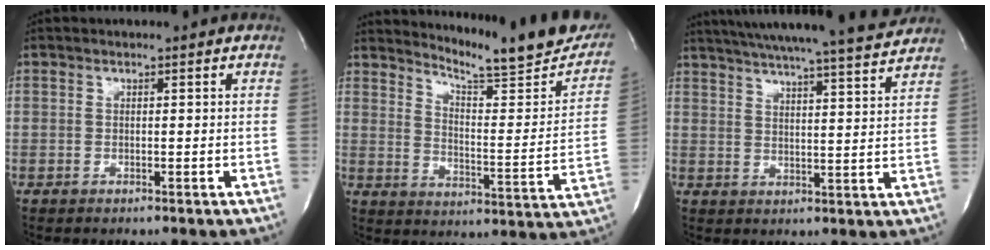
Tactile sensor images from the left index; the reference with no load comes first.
{"total": 18.3, "force": [16.9, 1.7, 7.0], "torque": [-0.101, -0.080, 0.213]}
{"total": 19.4, "force": [17.9, -0.4, 7.5], "torque": [-0.125, -0.023, 0.239]}